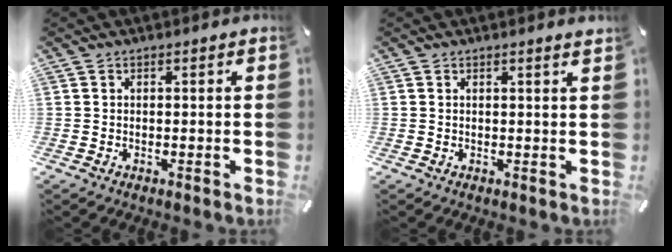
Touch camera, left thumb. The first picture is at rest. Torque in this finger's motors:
{"motor_torque": [0.01, 0.00, 0.00, -0.03, 0.00]}